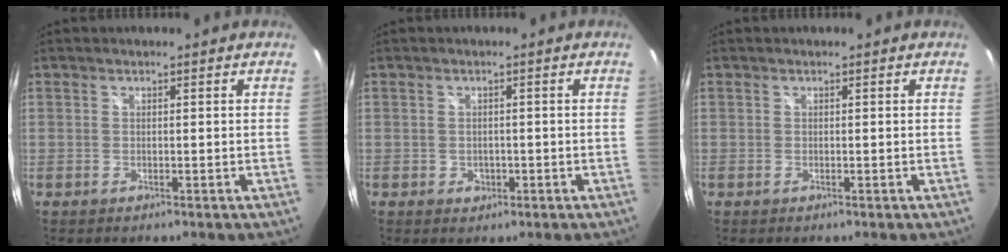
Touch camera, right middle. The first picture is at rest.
{"total": 2.0, "force": [-0.6, 1.8, 0.7], "torque": [-0.012, -0.003, -0.008]}
{"total": 0.0}